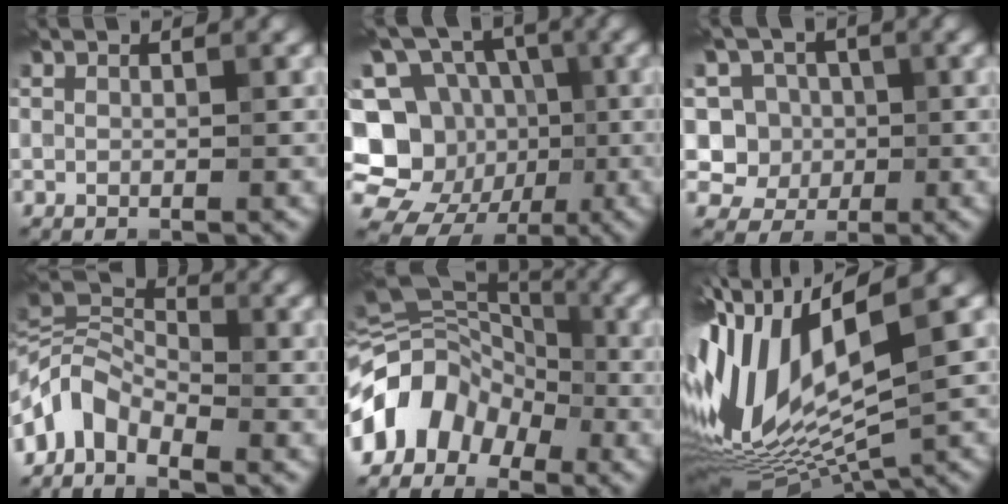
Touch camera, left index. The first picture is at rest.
{"total": 14.4, "force": [-2.1, 13.0, 5.8], "torque": [-0.150, 0.015, -0.041]}
{"total": 5.0, "force": [0.1, 4.7, 1.6], "torque": [-0.010, 0.010, -0.021]}
{"total": 5.3, "force": [-3.4, 3.0, 2.8], "torque": [-0.048, 0.005, -0.086]}
{"total": 8.4, "force": [-4.2, 5.8, 4.5], "torque": [-0.075, 0.009, -0.097]}
{"total": 14.4, "force": [-0.1, 4.8, 13.6], "torque": [-0.301, -0.004, 0.018]}